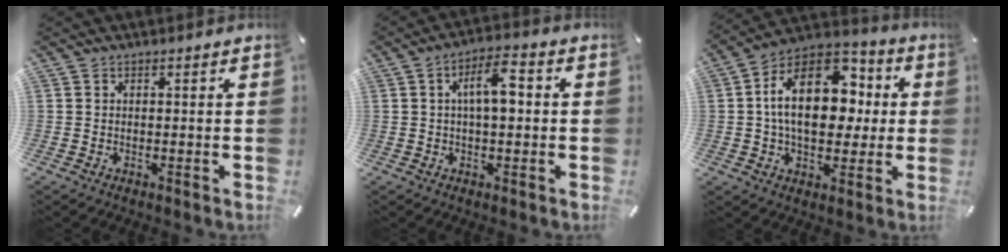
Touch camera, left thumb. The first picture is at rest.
{"total": 7.9, "force": [0.9, 3.3, 7.1], "torque": [-0.119, 0.013, 0.011]}
{"total": 20.5, "force": [3.1, 13.7, 15.0], "torque": [-0.259, 0.003, 0.053]}